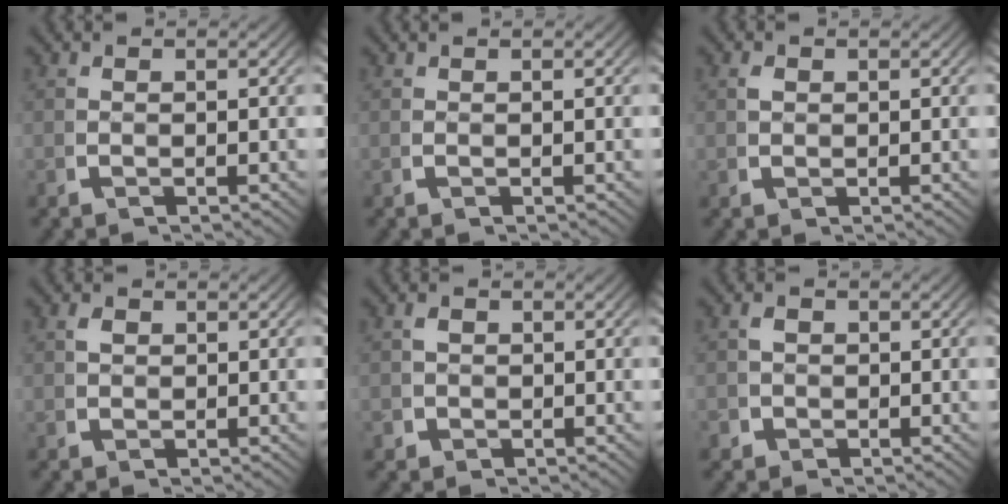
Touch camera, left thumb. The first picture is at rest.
{"total": 0.6, "force": [0.1, -0.4, -0.5], "torque": [0.020, 0.006, -0.002]}
{"total": 0.5, "force": [0.5, 0.3, 0.1], "torque": [0.009, 0.002, 0.010]}
{"total": 0.8, "force": [0.6, 0.5, 0.2], "torque": [0.009, 0.002, 0.013]}
{"total": 1.5, "force": [-0.2, 1.5, 0.2], "torque": [0.014, 0.001, -0.007]}
{"total": 1.5, "force": [-0.4, 1.4, 0.1], "torque": [0.022, 0.003, -0.014]}